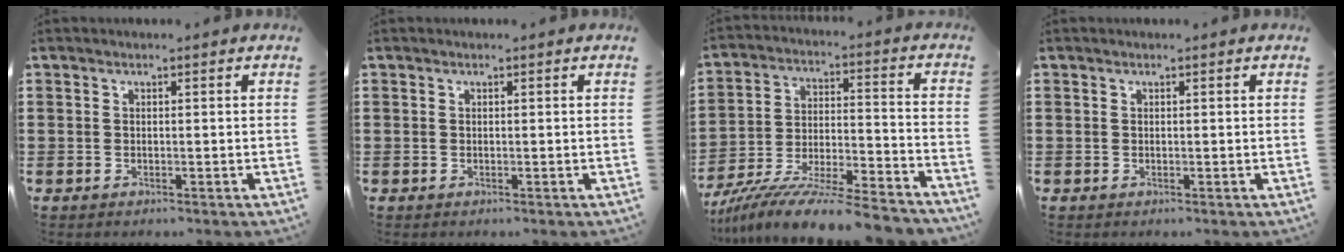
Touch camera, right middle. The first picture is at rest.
{"total": 0.0}
{"total": 11.1, "force": [-10.3, -0.1, 4.1], "torque": [-0.066, 0.012, -0.202]}
{"total": 0.0}